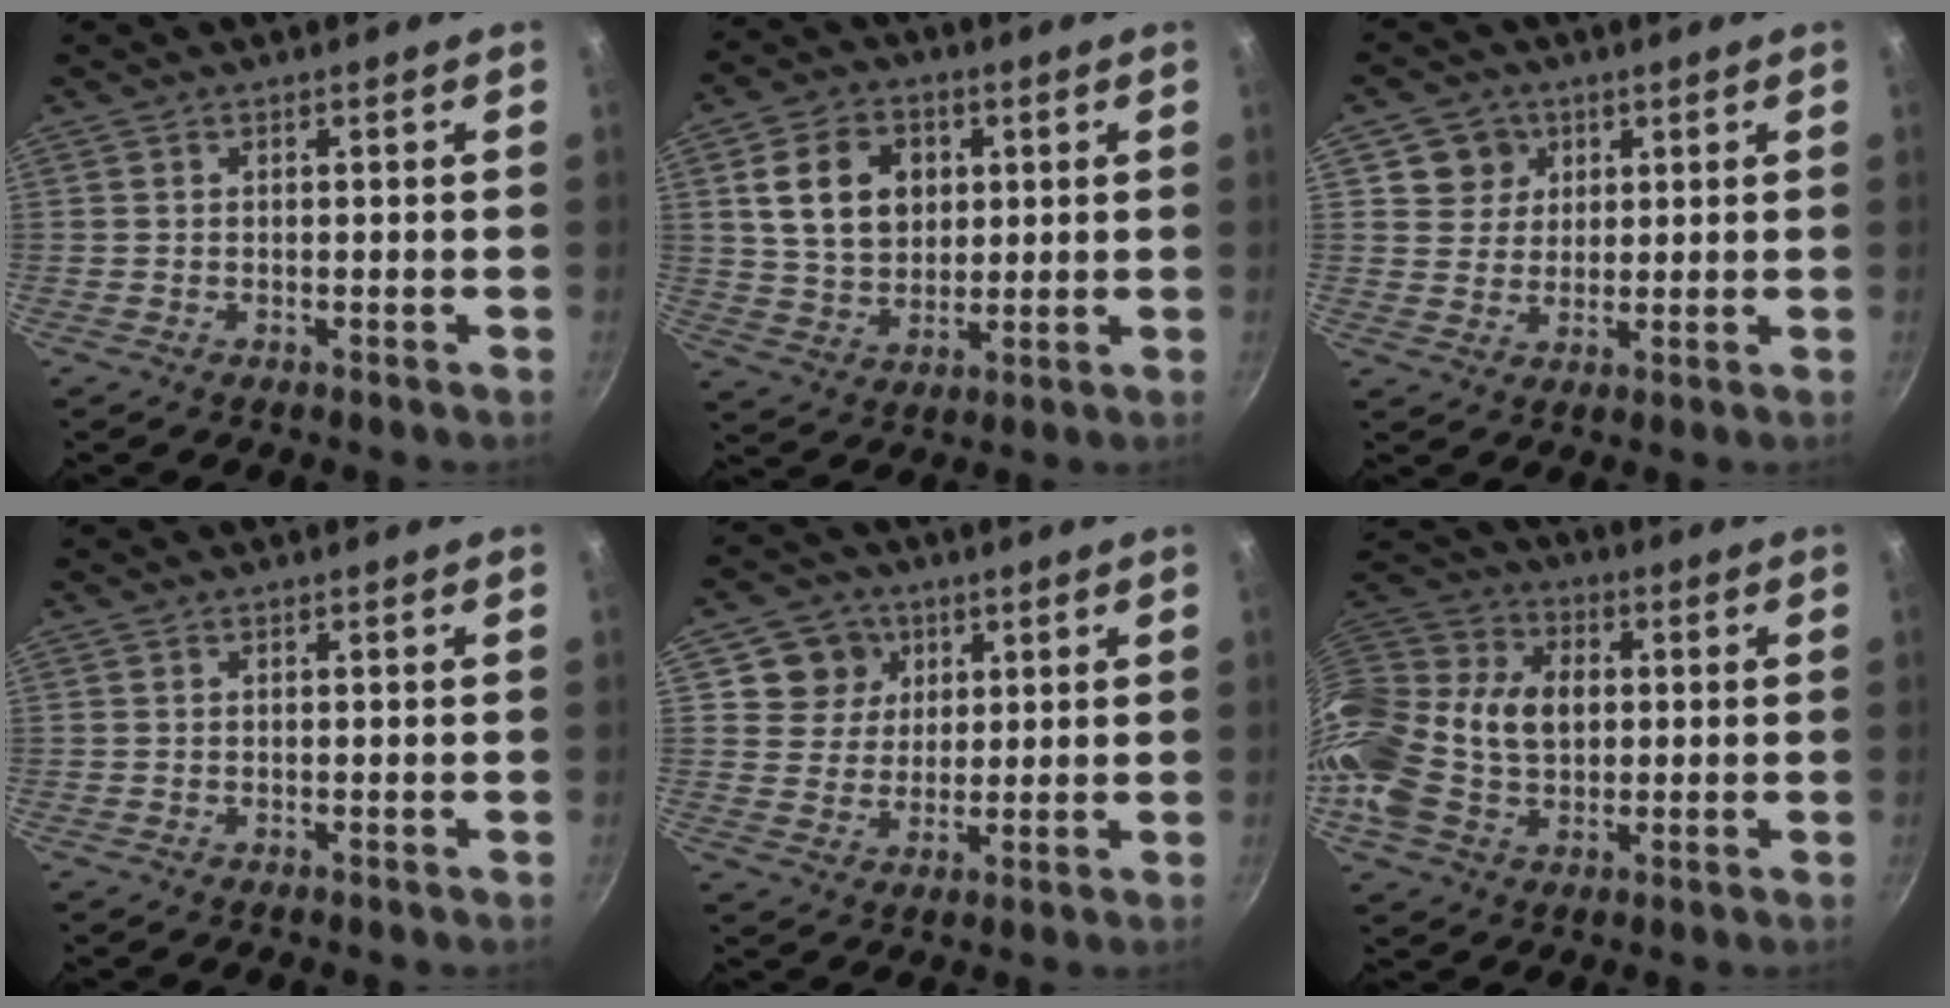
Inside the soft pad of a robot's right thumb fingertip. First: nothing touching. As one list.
[{"total": 13.1, "force": [3.3, 10.0, 7.8], "torque": [-0.113, -0.003, 0.060]}, {"total": 6.1, "force": [2.4, 5.5, 1.0], "torque": [0.021, 0.000, 0.038]}, {"total": 0.0}, {"total": 8.0, "force": [3.1, 7.1, 1.8], "torque": [0.007, -0.006, 0.048]}, {"total": 21.8, "force": [0.9, 15.5, 15.3], "torque": [-0.298, 0.035, 0.007]}]